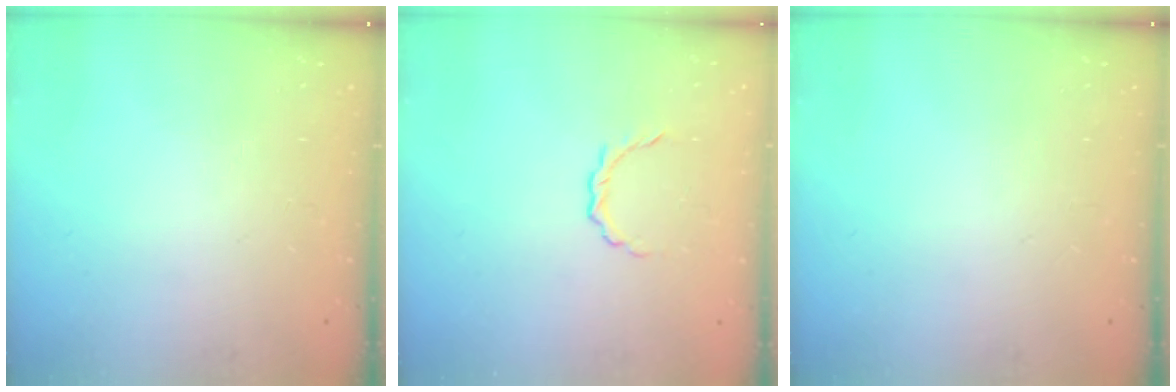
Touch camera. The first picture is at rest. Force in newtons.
{"total": 4.1, "press": 3.9, "slide": 1.2}
{"total": 0.0}